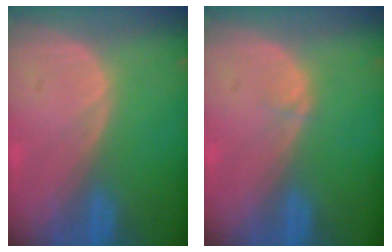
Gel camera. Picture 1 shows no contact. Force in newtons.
{"total": 0.5, "press": 0.5, "slide": 0.1}